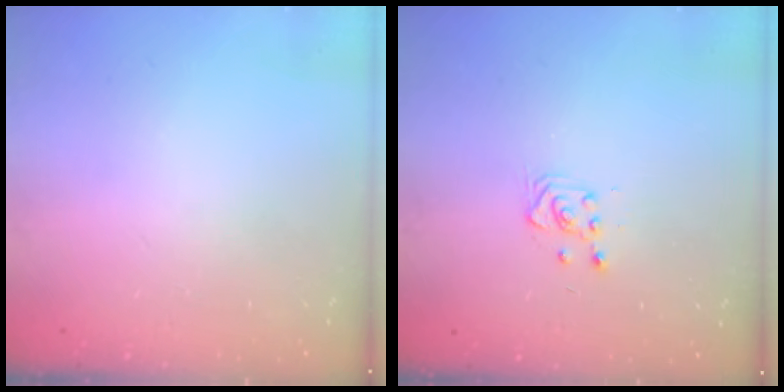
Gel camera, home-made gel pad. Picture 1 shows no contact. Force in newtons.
{"total": 2.8, "press": 2.7, "slide": 0.7}